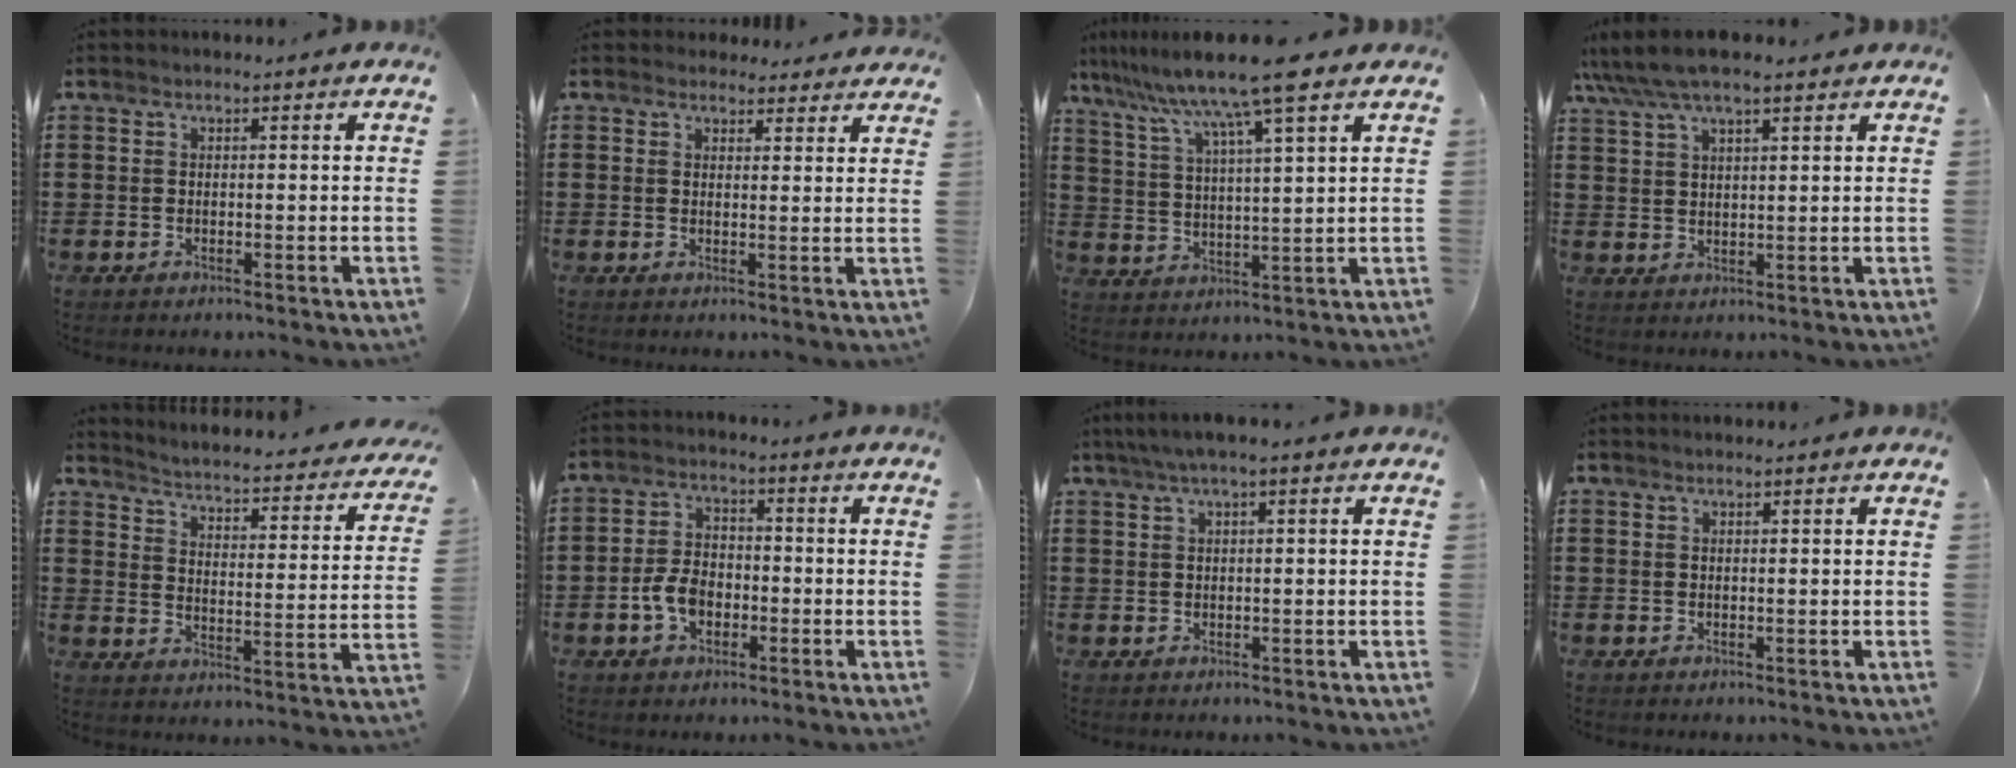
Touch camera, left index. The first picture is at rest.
{"total": 2.7, "force": [2.5, 1.0, 0.3], "torque": [-0.005, -0.006, 0.046]}
{"total": 10.5, "force": [8.3, -0.2, 6.4], "torque": [-0.150, -0.029, 0.139]}
{"total": 5.1, "force": [4.2, 1.3, 2.5], "torque": [-0.061, -0.003, 0.076]}
{"total": 2.4, "force": [2.2, -0.4, 0.7], "torque": [-0.033, -0.030, 0.025]}
{"total": 5.5, "force": [-1.9, 3.5, 3.7], "torque": [-0.095, 0.000, -0.043]}
{"total": 1.8, "force": [0.3, 0.1, 1.7], "torque": [-0.029, -0.001, 0.005]}
{"total": 0.0}